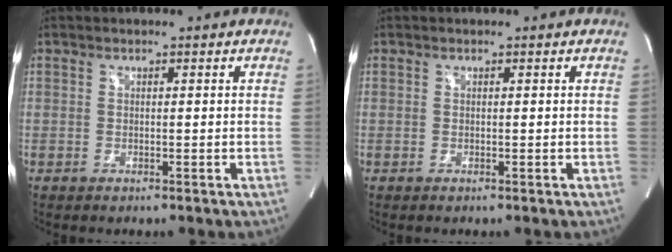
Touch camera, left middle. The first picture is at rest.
{"total": 0.0}